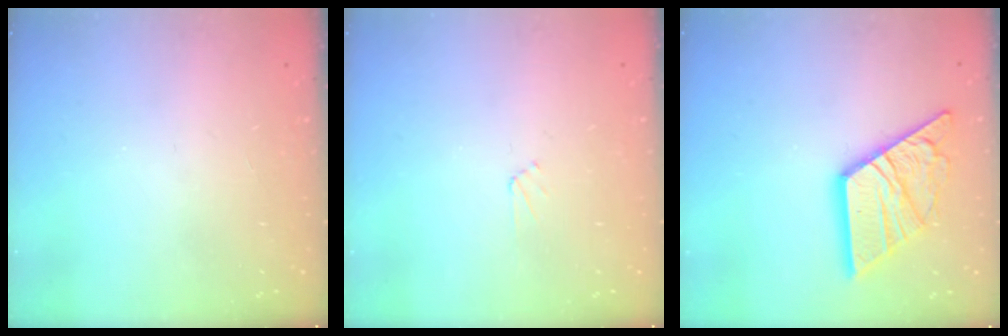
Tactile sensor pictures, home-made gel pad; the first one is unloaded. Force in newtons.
{"total": 2.7, "press": 2.6, "slide": 0.4}
{"total": 17.2, "press": 17.1, "slide": 1.8}